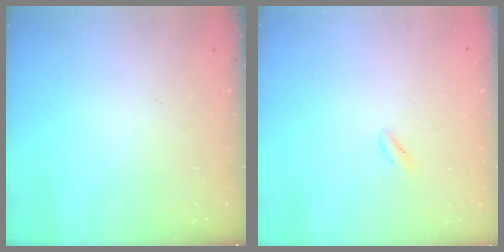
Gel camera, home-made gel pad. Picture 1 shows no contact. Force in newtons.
{"total": 0.6, "press": 0.0, "slide": 0.6}